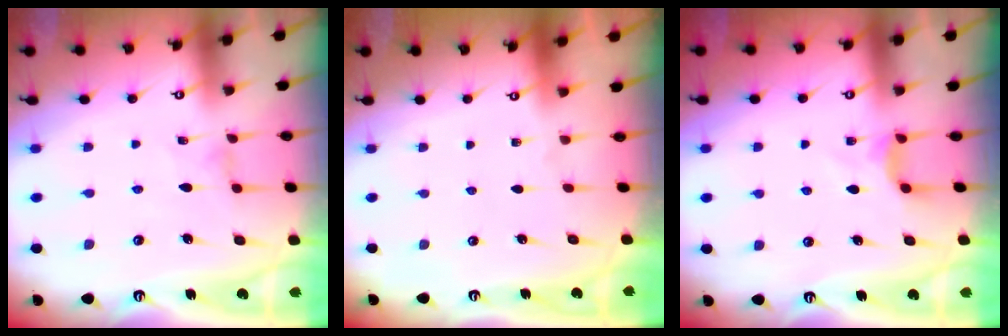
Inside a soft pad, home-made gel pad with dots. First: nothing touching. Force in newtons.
{"total": 0.0}
{"total": 4.5, "press": 4.5, "slide": 0.6}